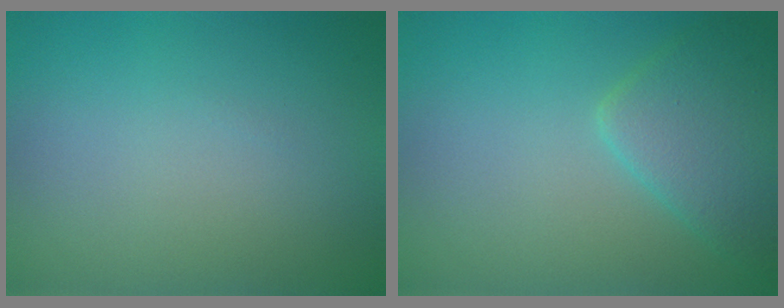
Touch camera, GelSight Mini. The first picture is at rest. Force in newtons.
{"total": 4.2, "press": 4.2, "slide": 0.2}